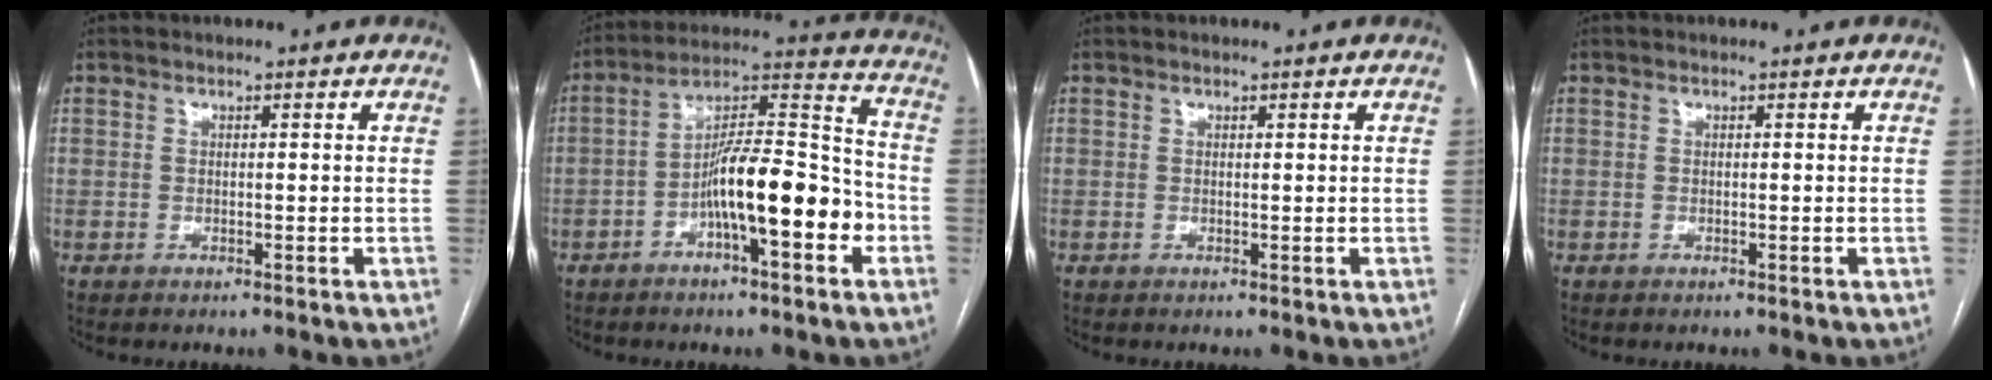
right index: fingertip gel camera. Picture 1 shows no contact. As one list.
[{"total": 14.6, "force": [-5.1, 2.7, 13.4], "torque": [-0.222, 0.022, -0.083]}, {"total": 0.0}, {"total": 0.0}]